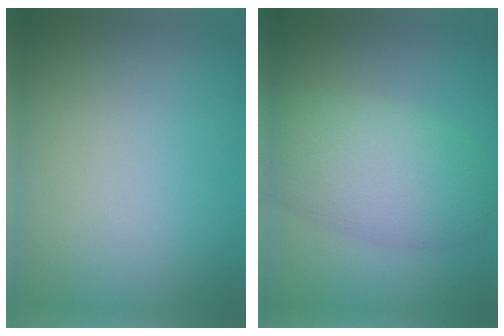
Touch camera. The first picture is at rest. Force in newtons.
{"total": 5.8, "press": 5.8, "slide": 0.6}